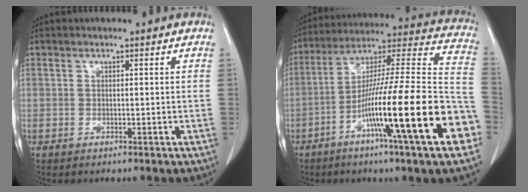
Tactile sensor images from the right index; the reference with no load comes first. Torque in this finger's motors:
{"motor_torque": [2.14, 0.00, 1.05, 0.21]}